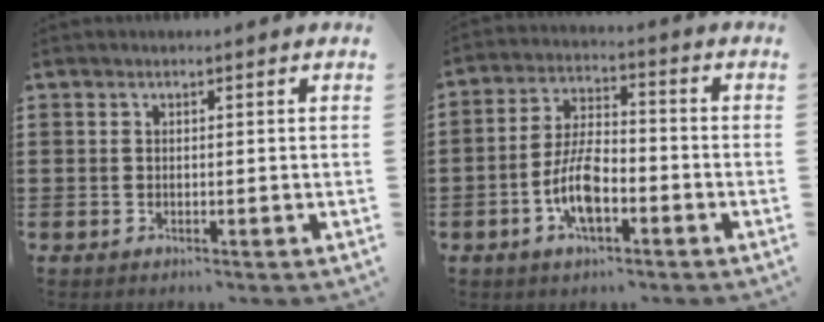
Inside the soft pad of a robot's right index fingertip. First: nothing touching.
{"total": 8.1, "force": [-2.9, 3.6, 6.7], "torque": [-0.151, 0.001, -0.060]}